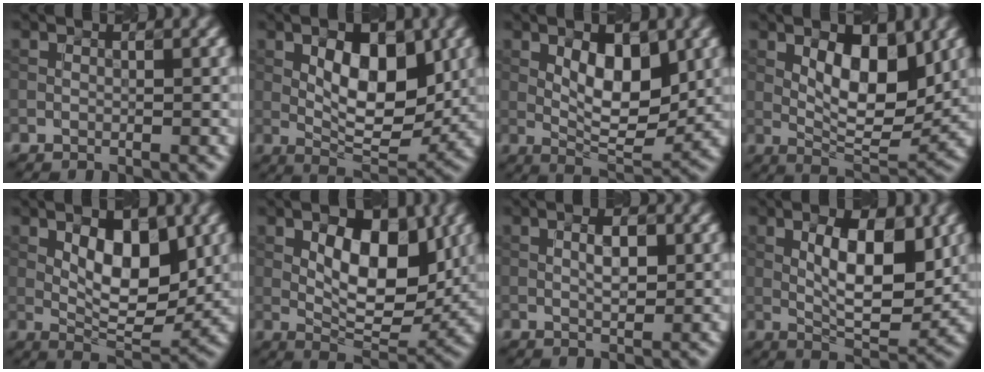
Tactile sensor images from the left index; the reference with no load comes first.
{"total": 7.7, "force": [1.4, 3.7, 6.5], "torque": [-0.095, -0.002, 0.023]}
{"total": 6.1, "force": [1.3, 2.6, 5.4], "torque": [-0.077, -0.004, 0.023]}
{"total": 7.1, "force": [1.9, 3.0, 6.1], "torque": [-0.090, -0.004, 0.030]}
{"total": 6.8, "force": [1.6, 3.0, 6.0], "torque": [-0.087, -0.003, 0.025]}
{"total": 8.9, "force": [2.0, 4.6, 7.4], "torque": [-0.112, -0.005, 0.031]}
{"total": 2.4, "force": [0.4, 0.9, 2.1], "torque": [-0.038, 0.003, 0.007]}
{"total": 7.4, "force": [1.4, 3.0, 6.6], "torque": [-0.098, -0.004, 0.025]}